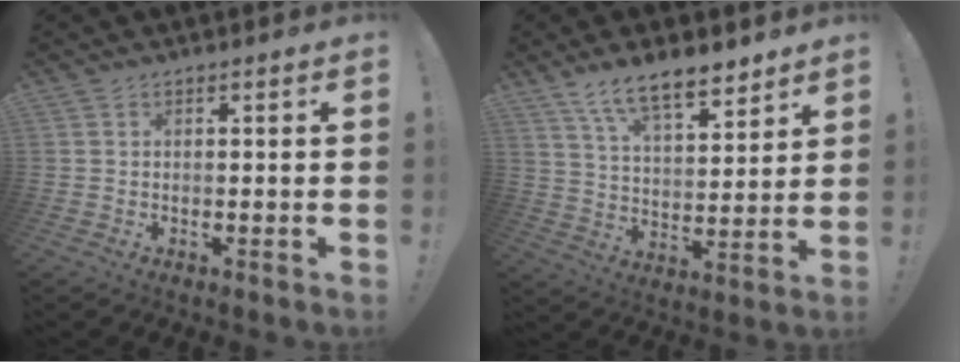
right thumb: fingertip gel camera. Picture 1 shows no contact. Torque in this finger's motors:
{"motor_torque": [0.26, 0.44, 0.66, 1.08, 0.31]}